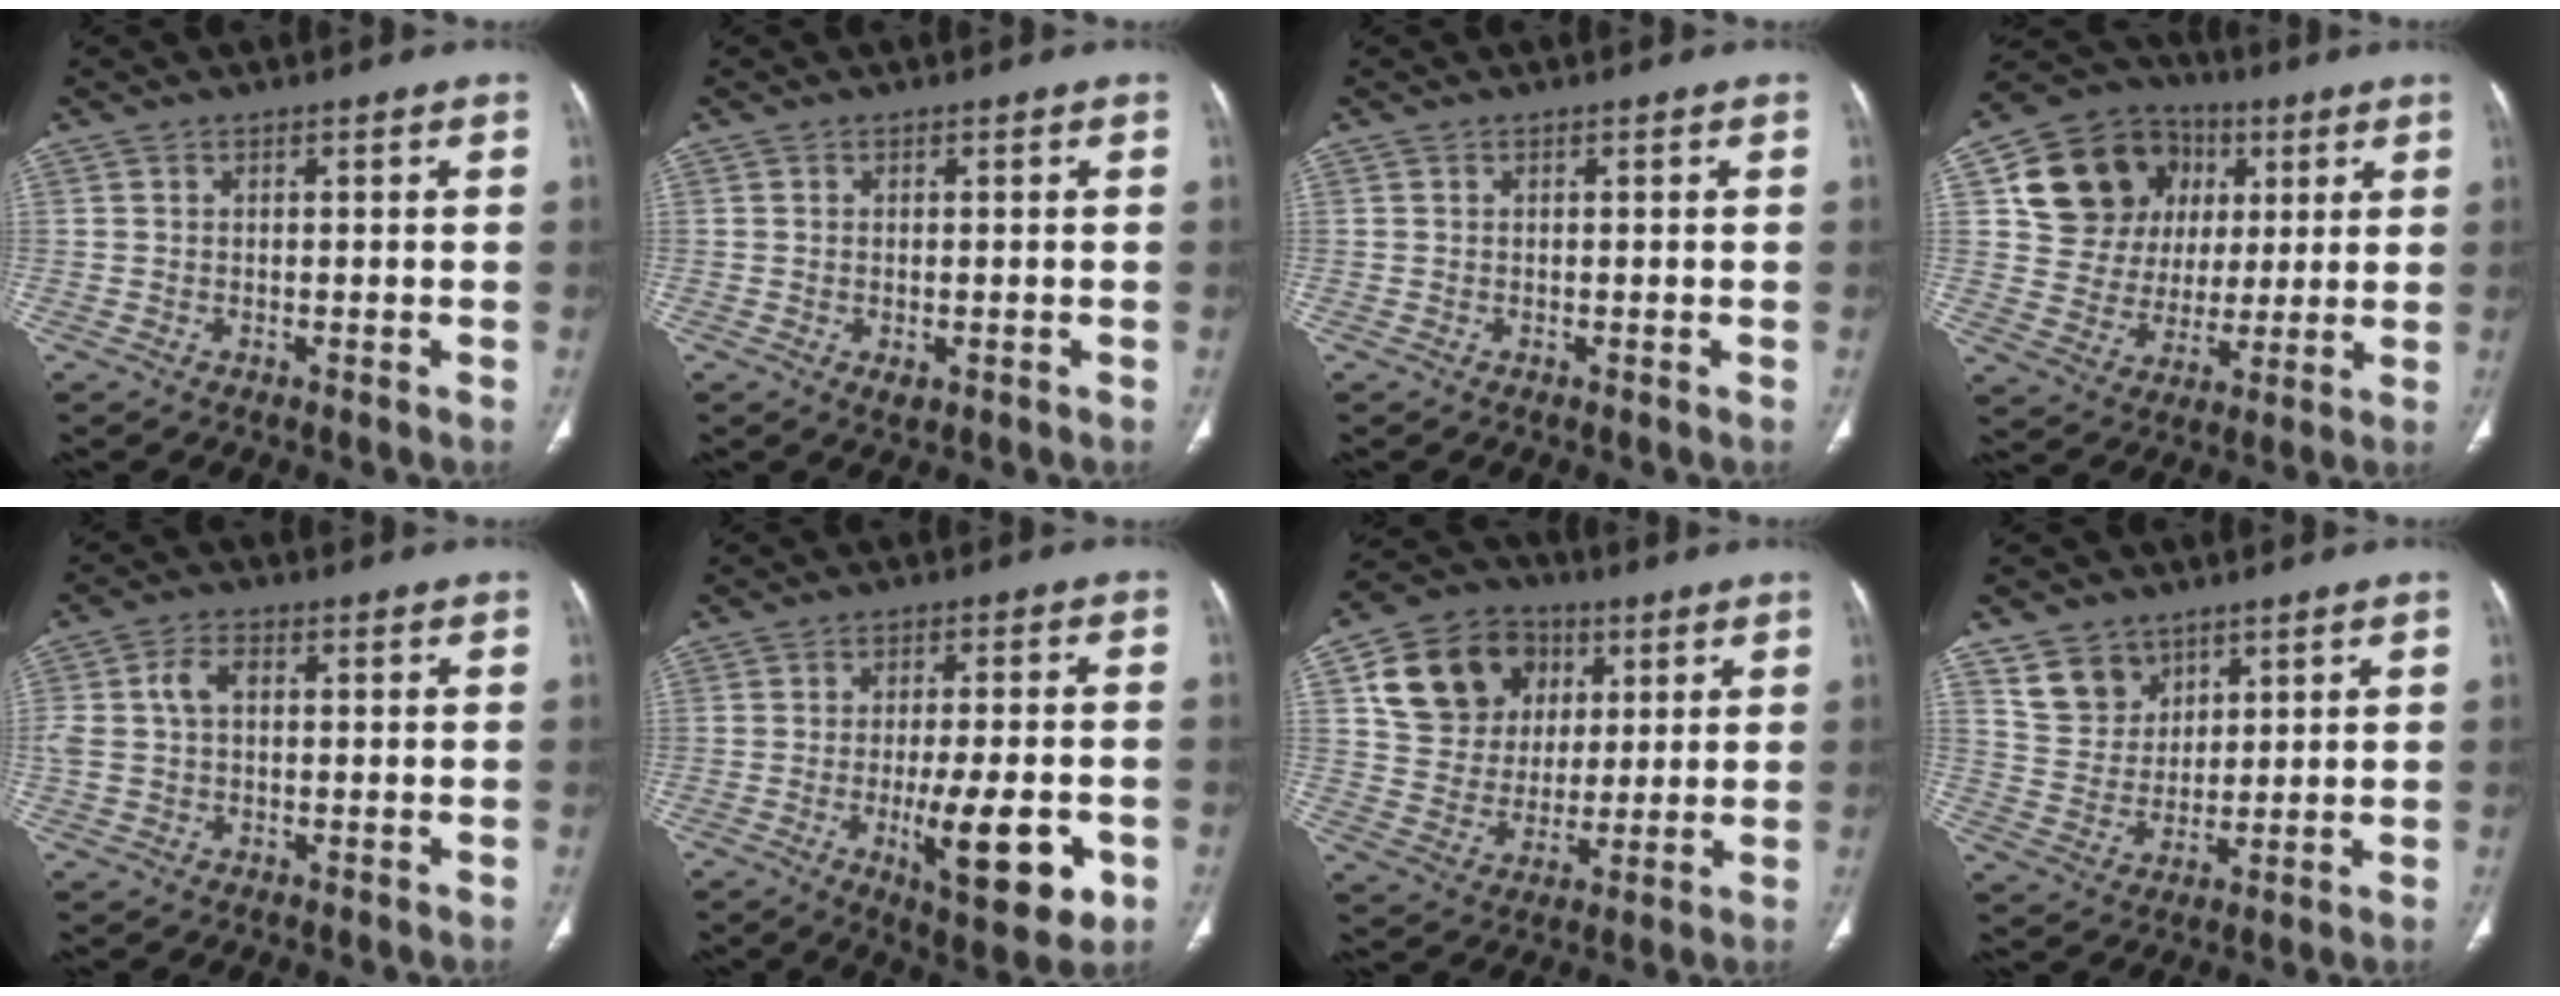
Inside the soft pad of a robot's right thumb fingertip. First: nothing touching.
{"total": 1.7, "force": [-0.6, 0.9, 1.3], "torque": [-0.017, -0.001, -0.005]}
{"total": 0.0}
{"total": 18.5, "force": [5.5, 15.7, 8.1], "torque": [-0.106, 0.021, 0.105]}
{"total": 5.1, "force": [0.5, 3.4, 3.7], "torque": [-0.086, 0.018, 0.009]}
{"total": 14.1, "force": [-4.2, 4.3, 12.7], "torque": [-0.181, -0.006, -0.053]}
{"total": 16.7, "force": [6.1, 13.8, 7.2], "torque": [-0.096, 0.006, 0.108]}
{"total": 7.9, "force": [5.1, 5.8, 1.9], "torque": [-0.004, -0.035, 0.105]}